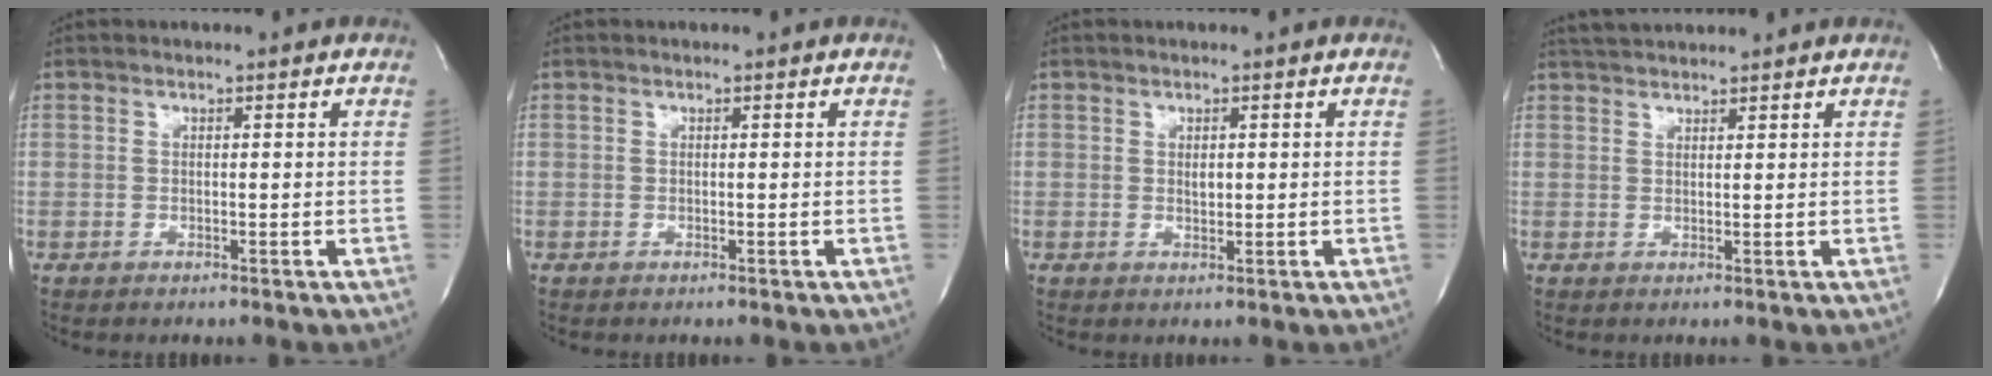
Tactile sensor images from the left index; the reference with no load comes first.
{"total": 0.0}
{"total": 0.9, "force": [0.0, 0.5, 0.7], "torque": [-0.011, -0.007, 0.001]}
{"total": 4.1, "force": [3.9, 0.3, 1.2], "torque": [-0.023, 0.028, 0.069]}